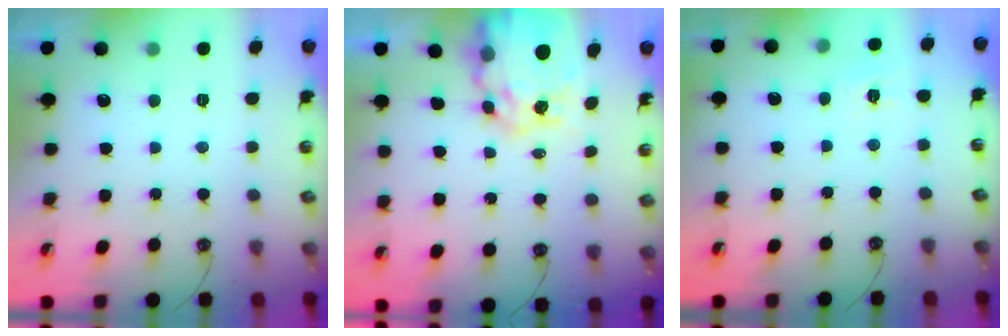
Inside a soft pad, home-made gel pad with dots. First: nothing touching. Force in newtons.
{"total": 14.2, "press": 14.2, "slide": 1.0}
{"total": 3.0, "press": 3.0, "slide": 0.1}